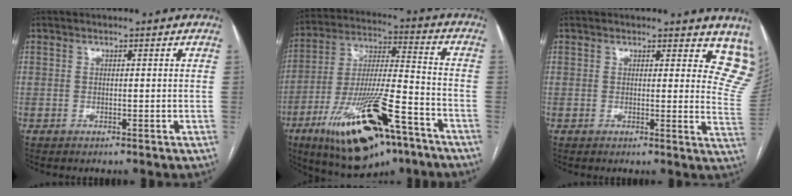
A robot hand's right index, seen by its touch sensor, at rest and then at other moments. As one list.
[{"total": 22.5, "force": [-12.5, 5.2, 17.9], "torque": [-0.318, -0.027, -0.209]}, {"total": 9.0, "force": [8.0, 3.3, 2.5], "torque": [0.011, -0.038, 0.052]}]